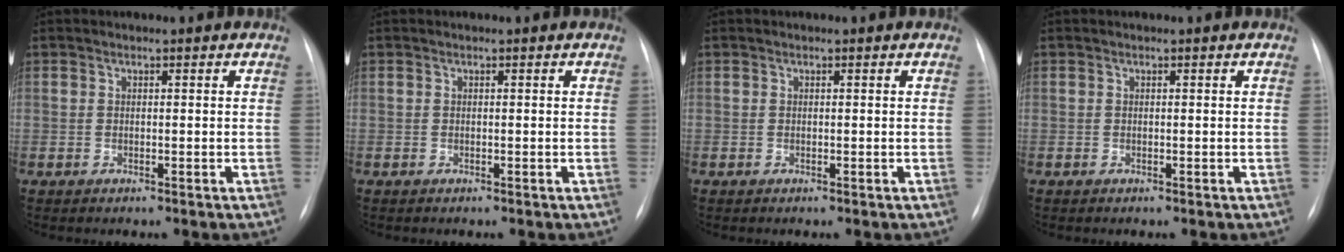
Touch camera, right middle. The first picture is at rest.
{"total": 0.0}
{"total": 0.0}
{"total": 0.0}